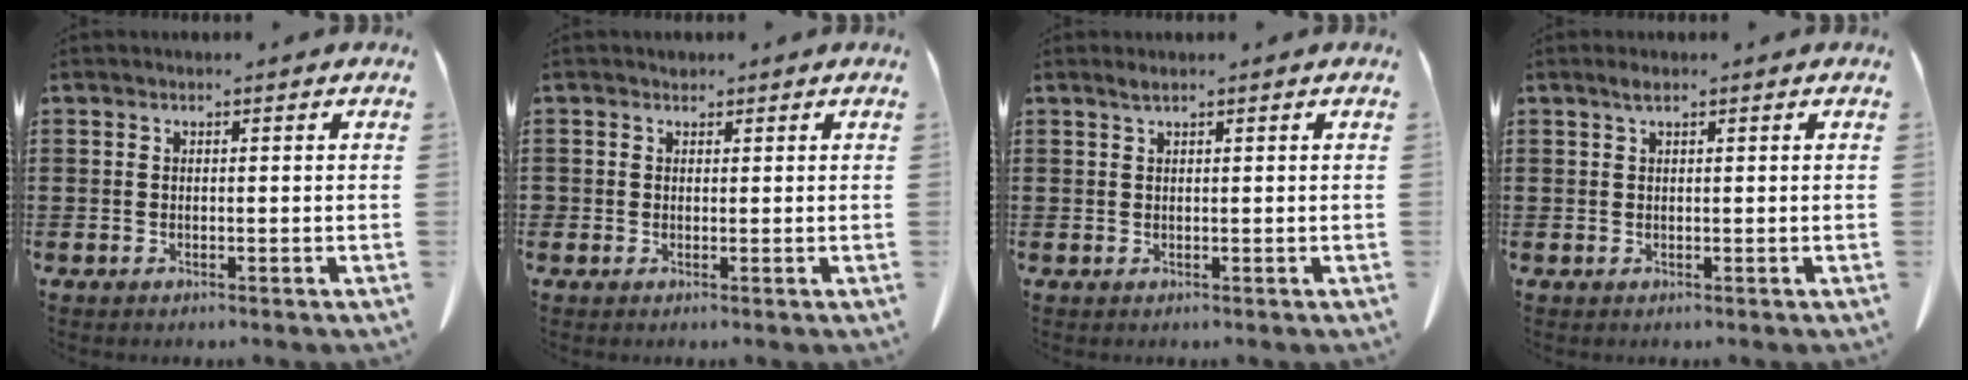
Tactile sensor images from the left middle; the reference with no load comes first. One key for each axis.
{"total": 1.1, "fx": 0.7, "fy": 0.8, "fz": 0.0, "tx": -0.004, "ty": 0.003, "tz": 0.014}
{"total": 0.9, "fx": 0.6, "fy": 0.0, "fz": 0.6, "tx": -0.014, "ty": 0.000, "tz": 0.011}
{"total": 1.1, "fx": 0.6, "fy": 0.2, "fz": 0.9, "tx": -0.019, "ty": 0.002, "tz": 0.010}